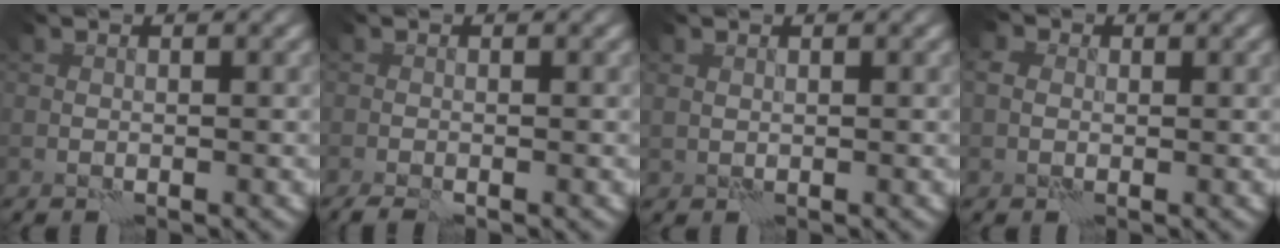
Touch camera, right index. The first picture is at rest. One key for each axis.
{"total": 1.9, "fx": -1.5, "fy": 0.2, "fz": 1.2, "tx": -0.034, "ty": -0.004, "tz": -0.030}
{"total": 0.7, "fx": 0.4, "fy": 0.5, "fz": 0.1, "tx": 0.000, "ty": -0.004, "tz": 0.012}
{"total": 2.4, "fx": 0.4, "fy": 2.1, "fz": 1.1, "tx": -0.010, "ty": 0.010, "tz": -0.015}